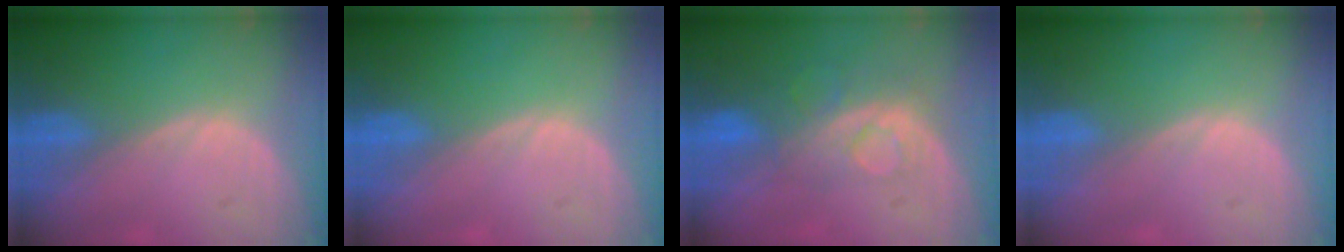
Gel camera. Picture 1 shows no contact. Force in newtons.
{"total": 0.0}
{"total": 8.5, "press": 7.1, "slide": 4.8}
{"total": 0.0}